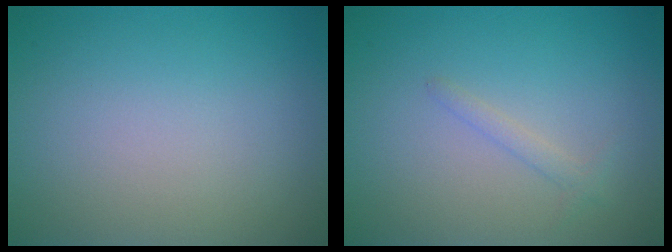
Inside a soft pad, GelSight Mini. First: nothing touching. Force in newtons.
{"total": 1.1, "press": 1.1, "slide": 0.1}